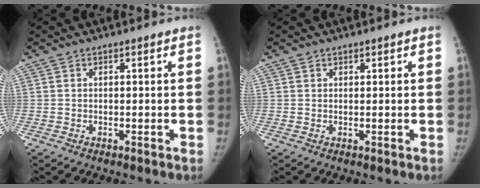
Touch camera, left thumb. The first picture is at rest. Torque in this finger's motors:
{"motor_torque": [0.10, 0.06, 0.53, -0.23, -0.08]}